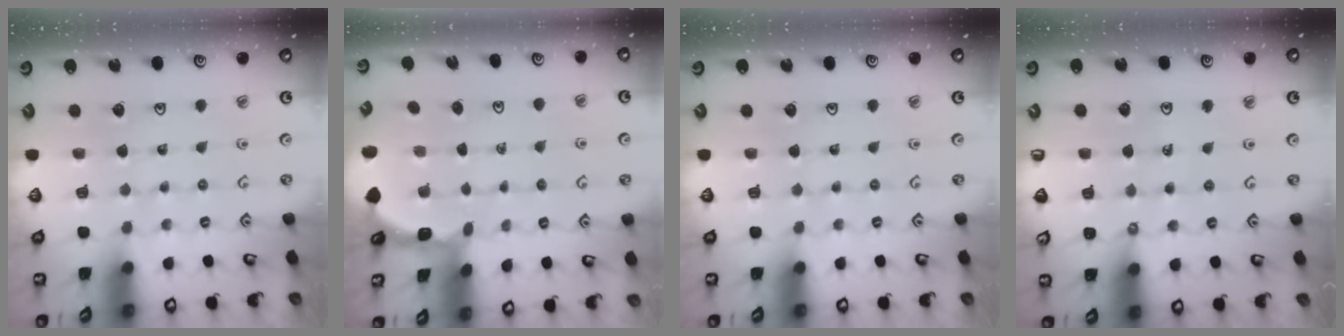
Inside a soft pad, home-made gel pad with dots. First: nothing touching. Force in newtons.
{"total": 2.1, "press": 2.1, "slide": 0.2}
{"total": 0.0}
{"total": 3.3, "press": 3.0, "slide": 1.3}